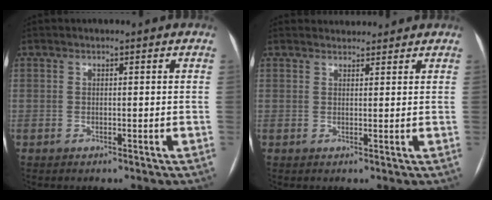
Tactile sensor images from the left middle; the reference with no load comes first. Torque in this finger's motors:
{"motor_torque": [0.19, -0.55, -0.11, -0.04]}